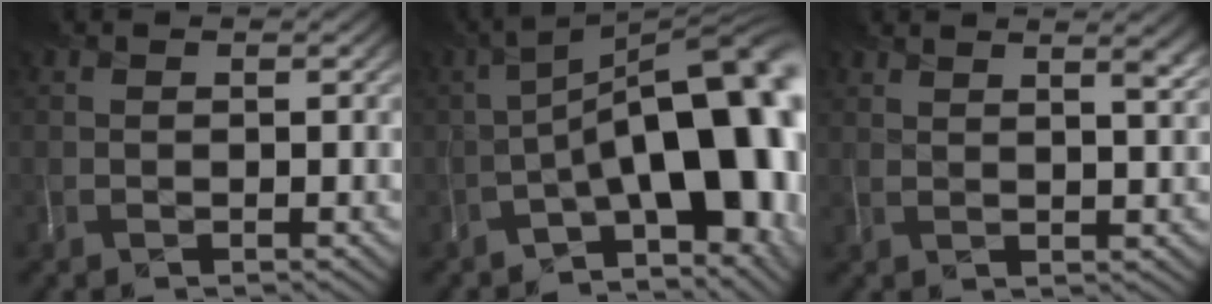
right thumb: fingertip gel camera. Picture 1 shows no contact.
{"total": 19.2, "force": [-4.8, 7.6, 17.0], "torque": [-0.207, 0.013, -0.069]}
{"total": 5.2, "force": [3.4, 1.7, 3.6], "torque": [-0.028, 0.020, 0.043]}